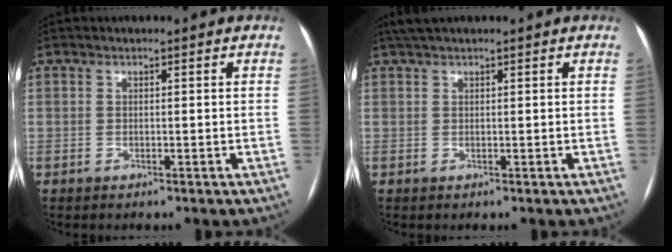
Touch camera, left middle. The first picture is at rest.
{"total": 2.5, "force": [2.0, 0.1, 1.5], "torque": [-0.027, 0.025, 0.040]}